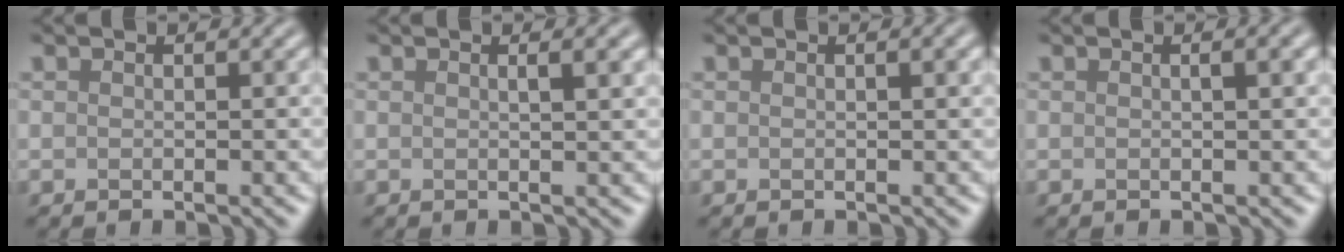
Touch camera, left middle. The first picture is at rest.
{"total": 2.0, "force": [0.7, 0.6, 1.7], "torque": [-0.017, 0.002, 0.002]}
{"total": 0.9, "force": [0.3, 0.2, 0.9], "torque": [-0.009, 0.002, 0.003]}
{"total": 1.7, "force": [0.5, 0.5, 1.5], "torque": [-0.019, 0.002, 0.000]}